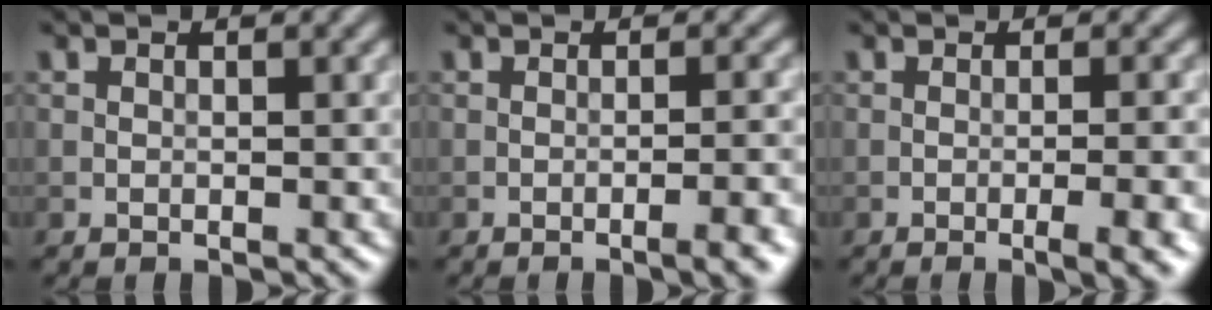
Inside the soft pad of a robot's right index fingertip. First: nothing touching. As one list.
[{"total": 3.8, "force": [-1.6, 0.9, 3.3], "torque": [-0.037, 0.006, -0.025]}, {"total": 5.4, "force": [-1.7, 1.7, 4.8], "torque": [-0.049, 0.001, -0.015]}]